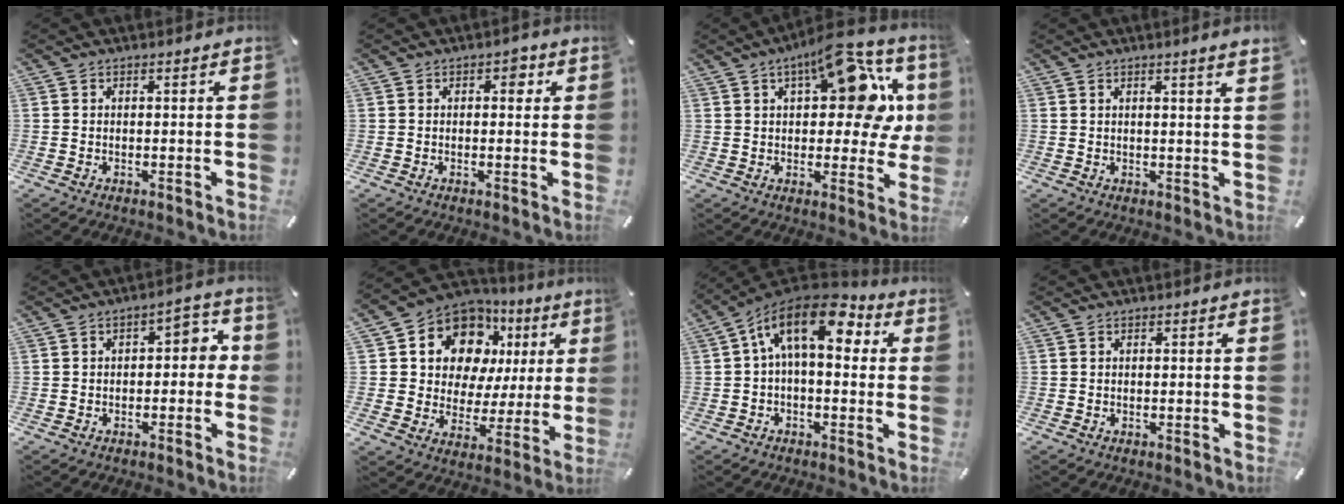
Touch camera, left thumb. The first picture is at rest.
{"total": 2.3, "force": [0.7, 1.7, 1.5], "torque": [0.000, -0.004, 0.002]}
{"total": 18.2, "force": [7.1, 8.7, 14.3], "torque": [-0.181, -0.039, 0.113]}
{"total": 2.4, "force": [1.6, -0.3, 1.8], "torque": [-0.034, -0.005, 0.028]}
{"total": 4.9, "force": [-0.5, 3.1, 3.7], "torque": [-0.050, 0.007, -0.021]}
{"total": 14.0, "force": [7.1, 10.6, 5.8], "torque": [-0.107, -0.041, 0.135]}
{"total": 16.0, "force": [5.0, 8.0, 13.0], "torque": [-0.238, -0.025, 0.079]}
{"total": 0.0}